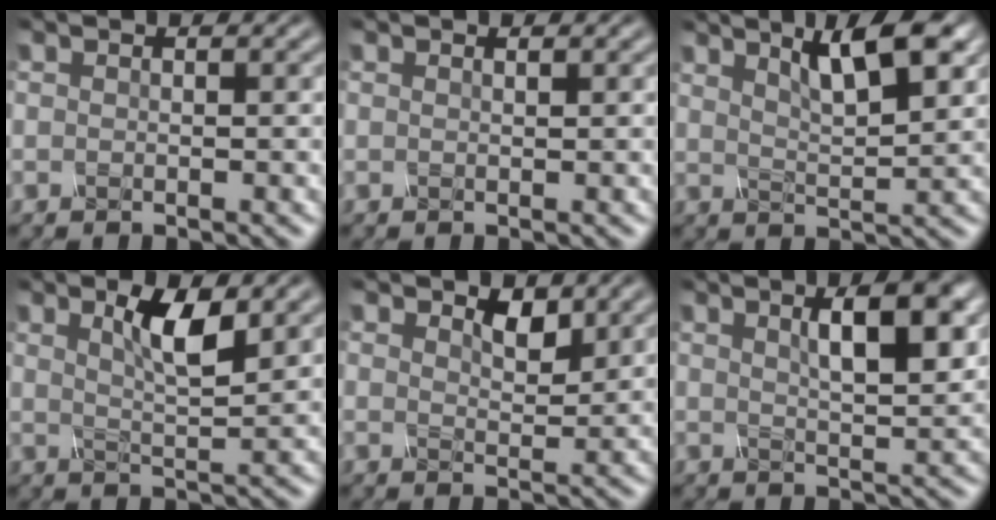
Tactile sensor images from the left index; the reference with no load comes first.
{"total": 0.0}
{"total": 5.3, "force": [3.3, 0.9, 4.1], "torque": [-0.055, 0.020, 0.062]}
{"total": 2.7, "force": [1.3, 0.0, 2.3], "torque": [-0.055, -0.001, 0.048]}
{"total": 1.1, "force": [1.0, -0.2, 0.0], "torque": [-0.014, -0.002, 0.043]}
{"total": 5.5, "force": [2.0, 1.1, 5.0], "torque": [-0.052, 0.023, 0.040]}